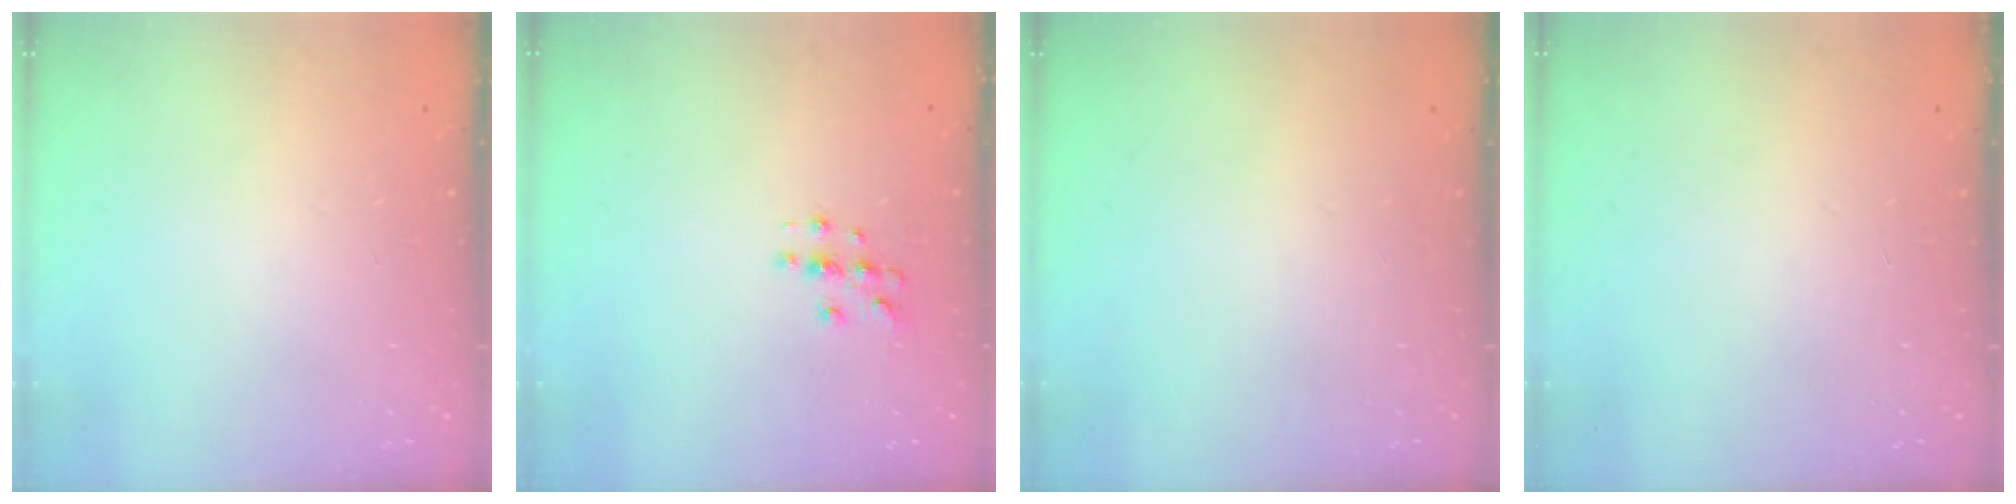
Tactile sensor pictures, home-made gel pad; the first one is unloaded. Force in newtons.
{"total": 3.6, "press": 3.6, "slide": 0.5}
{"total": 0.0}
{"total": 0.0}